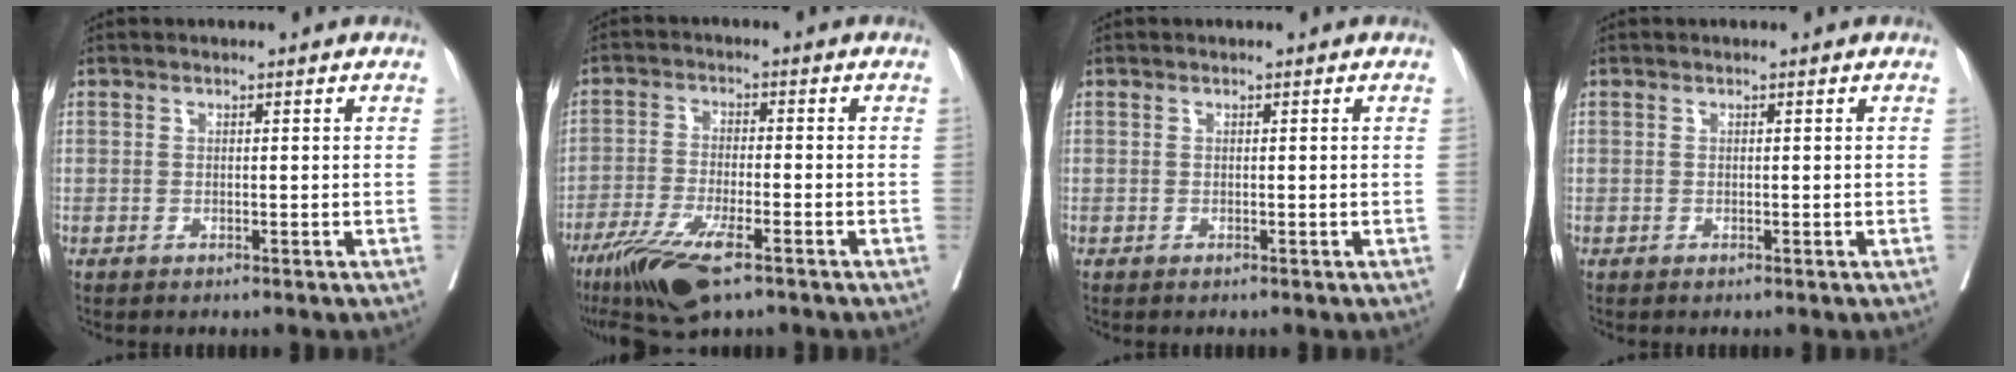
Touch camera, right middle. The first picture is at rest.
{"total": 10.0, "force": [-6.2, 2.0, 7.6], "torque": [-0.141, -0.022, -0.107]}
{"total": 0.0}
{"total": 0.0}